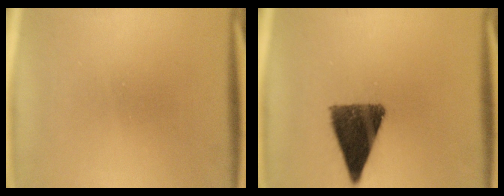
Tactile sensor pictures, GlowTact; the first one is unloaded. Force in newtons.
{"total": 11.4}